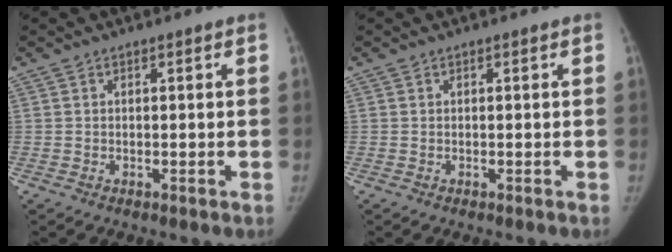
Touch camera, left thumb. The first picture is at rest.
{"total": 0.0}